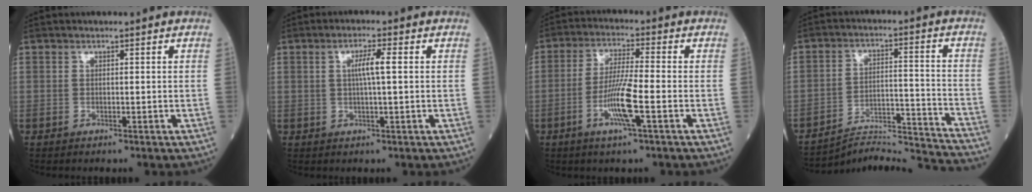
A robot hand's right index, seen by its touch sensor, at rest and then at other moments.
{"total": 3.0, "force": [0.4, -0.6, 2.9], "torque": [-0.058, 0.001, 0.006]}
{"total": 7.8, "force": [-2.8, -0.1, 7.3], "torque": [-0.143, -0.006, -0.056]}
{"total": 16.8, "force": [-16.6, -1.9, 1.7], "torque": [-0.012, 0.014, -0.243]}